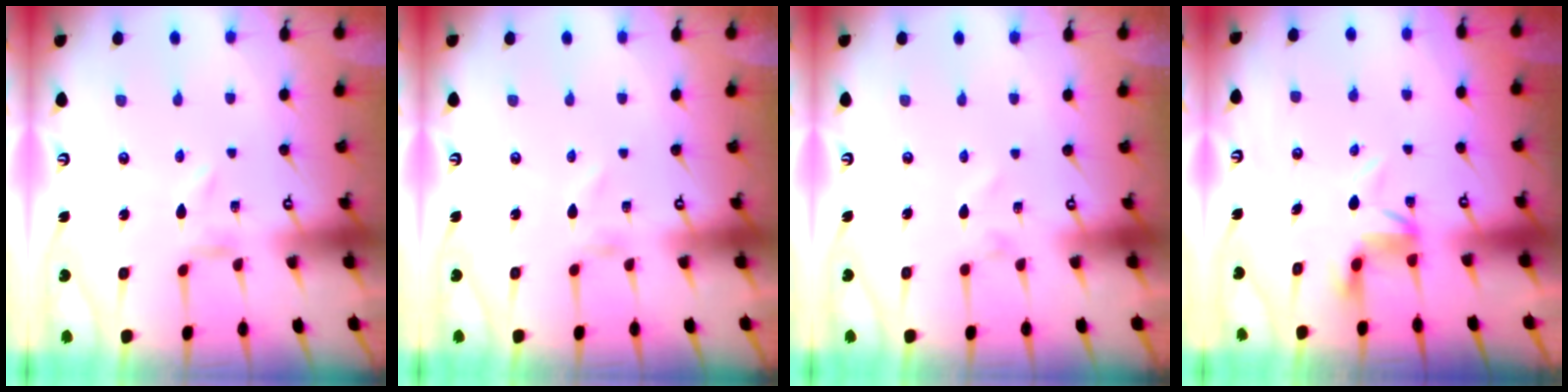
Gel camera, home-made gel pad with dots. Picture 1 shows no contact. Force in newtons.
{"total": 1.0, "press": 1.0, "slide": 0.1}
{"total": 0.8, "press": 0.7, "slide": 0.1}
{"total": 3.9, "press": 3.9, "slide": 0.4}